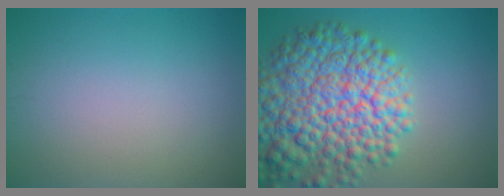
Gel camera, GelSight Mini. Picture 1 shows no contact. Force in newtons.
{"total": 11.5, "press": 11.4, "slide": 0.6}